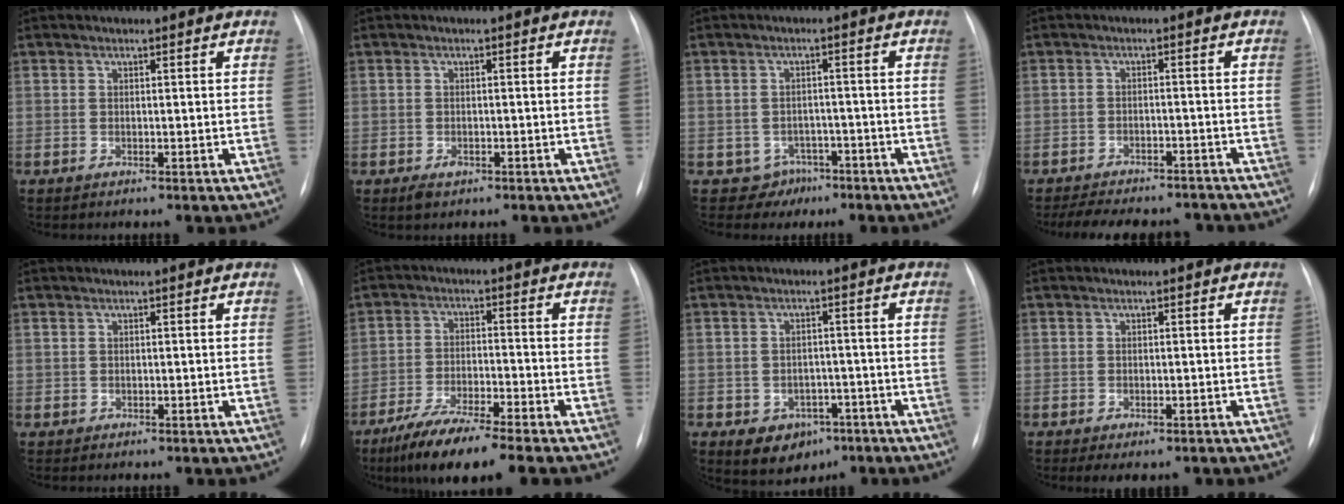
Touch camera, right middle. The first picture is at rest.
{"total": 1.8, "force": [-0.8, 1.2, 1.0], "torque": [-0.015, 0.000, -0.005]}
{"total": 3.7, "force": [-2.2, 3.0, -0.2], "torque": [0.007, 0.012, -0.026]}
{"total": 13.6, "force": [-12.1, 4.4, 4.6], "torque": [-0.088, 0.008, -0.154]}
{"total": 0.6, "force": [0.0, 0.6, 0.1], "torque": [0.004, 0.003, -0.001]}
{"total": 10.2, "force": [-7.6, 0.5, 6.7], "torque": [-0.122, -0.030, -0.136]}
{"total": 6.5, "force": [-3.3, 4.9, 2.8], "torque": [-0.040, 0.011, -0.036]}
{"total": 2.6, "force": [-1.7, 1.3, 1.5], "torque": [-0.016, -0.003, -0.016]}